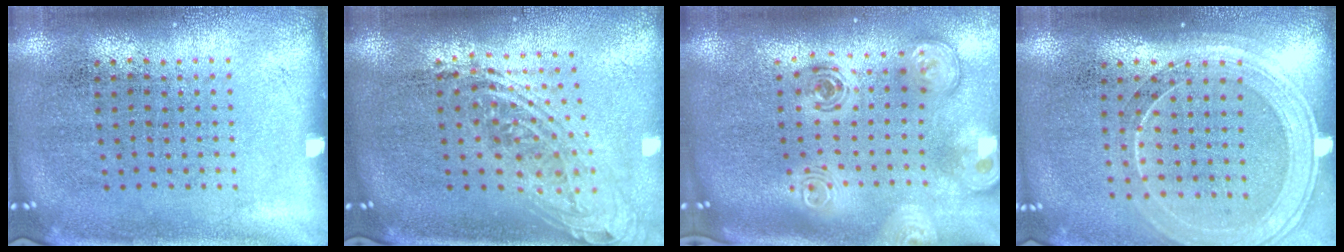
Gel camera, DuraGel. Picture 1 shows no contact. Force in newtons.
{"total": 2.1, "press": 1.5, "slide": 1.4}
{"total": 3.1, "press": 2.2, "slide": 2.2}
{"total": 1.7, "press": 1.5, "slide": 0.6}